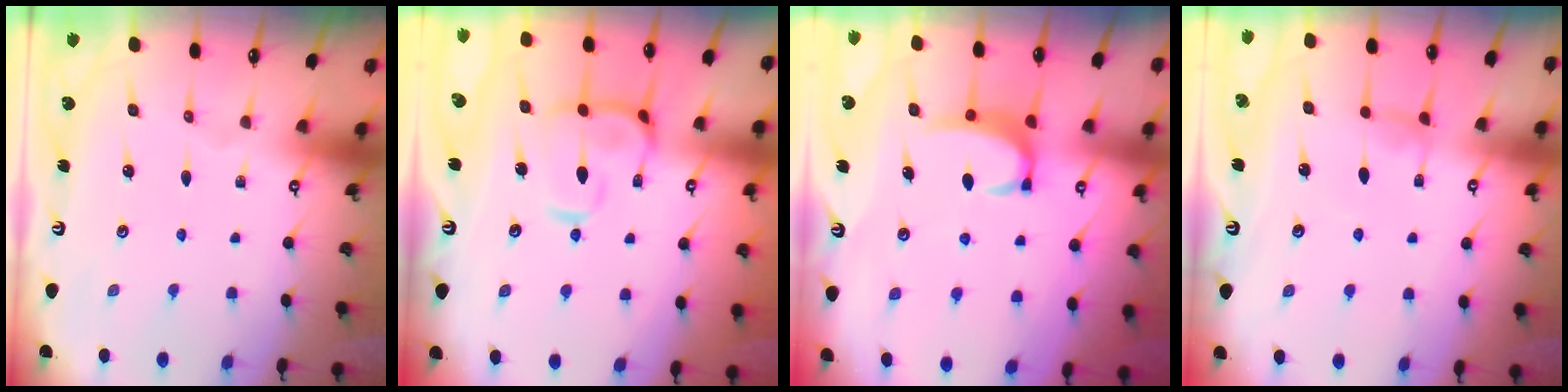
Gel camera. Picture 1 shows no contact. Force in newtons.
{"total": 7.8, "press": 7.7, "slide": 1.3}
{"total": 3.4, "press": 3.4, "slide": 0.4}
{"total": 1.5, "press": 1.5, "slide": 0.4}